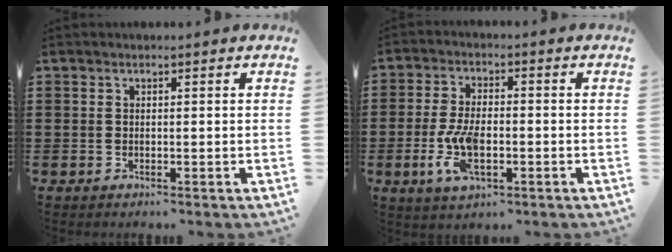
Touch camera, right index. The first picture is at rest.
{"total": 7.3, "force": [-2.0, 3.3, 6.2], "torque": [-0.146, -0.007, -0.043]}